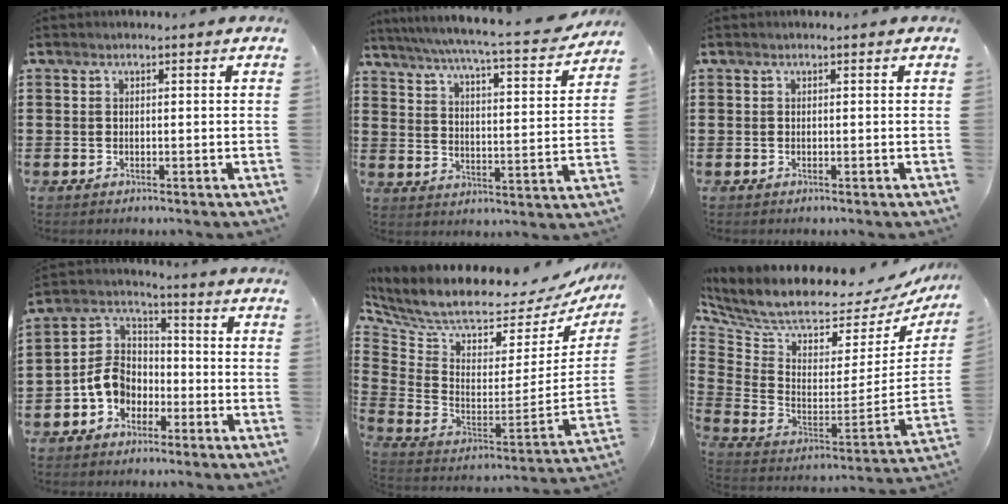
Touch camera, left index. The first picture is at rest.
{"total": 5.6, "force": [5.0, -0.6, 2.6], "torque": [-0.074, -0.040, 0.077]}
{"total": 0.0}
{"total": 7.0, "force": [-2.9, 5.5, 3.3], "torque": [-0.103, 0.006, -0.066]}
{"total": 5.4, "force": [5.0, 1.1, 1.7], "torque": [-0.066, -0.059, 0.081]}
{"total": 5.1, "force": [4.7, 1.1, 1.5], "torque": [-0.062, -0.061, 0.075]}